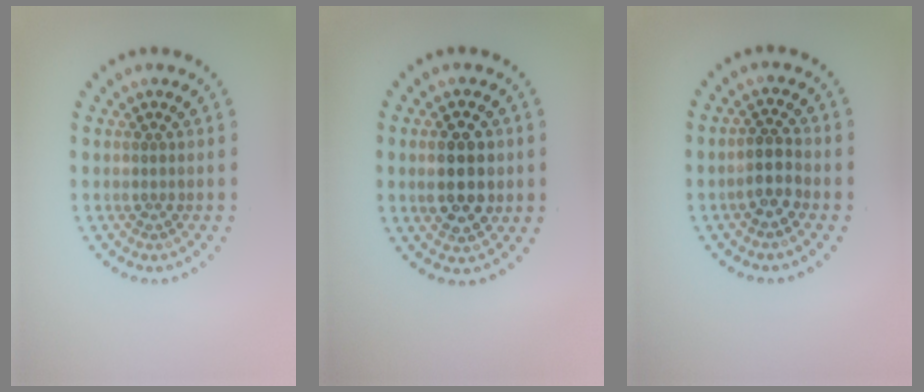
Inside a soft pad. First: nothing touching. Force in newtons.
{"total": 5.0, "press": 5.0, "slide": 0.3}
{"total": 2.6, "press": 2.3, "slide": 1.2}